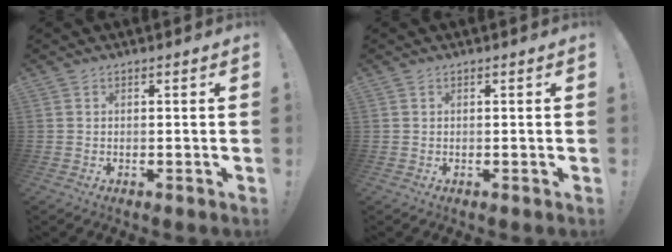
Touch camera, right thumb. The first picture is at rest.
{"total": 0.0}